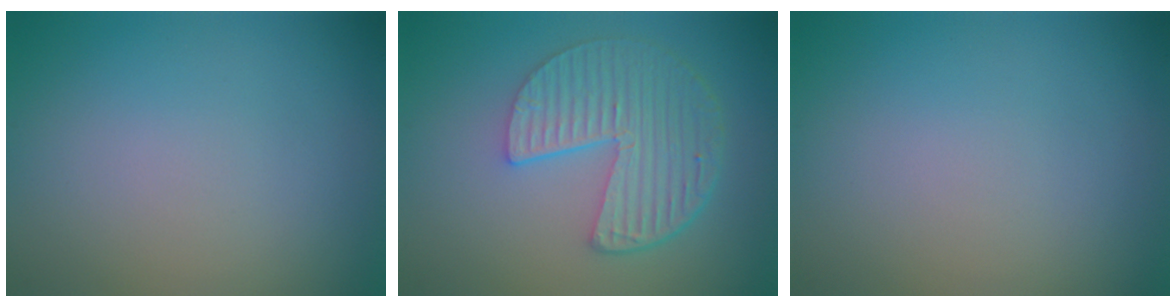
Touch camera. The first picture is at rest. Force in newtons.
{"total": 5.9, "press": 4.3, "slide": 4.0}
{"total": 0.0}